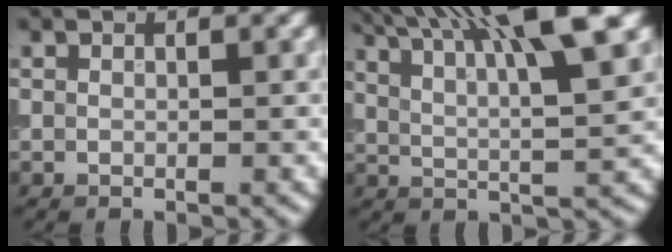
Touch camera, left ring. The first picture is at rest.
{"total": 10.9, "force": [6.6, 2.5, 8.2], "torque": [-0.118, 0.016, 0.105]}